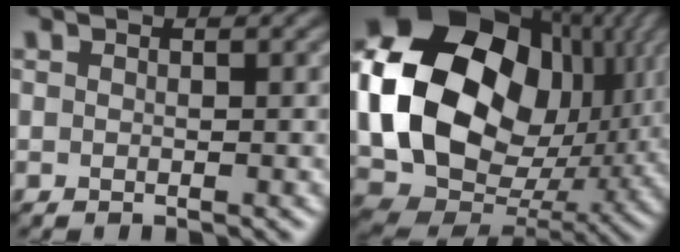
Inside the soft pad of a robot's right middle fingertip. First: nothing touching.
{"total": 19.4, "force": [3.0, 14.7, 12.3], "torque": [-0.280, -0.009, 0.070]}